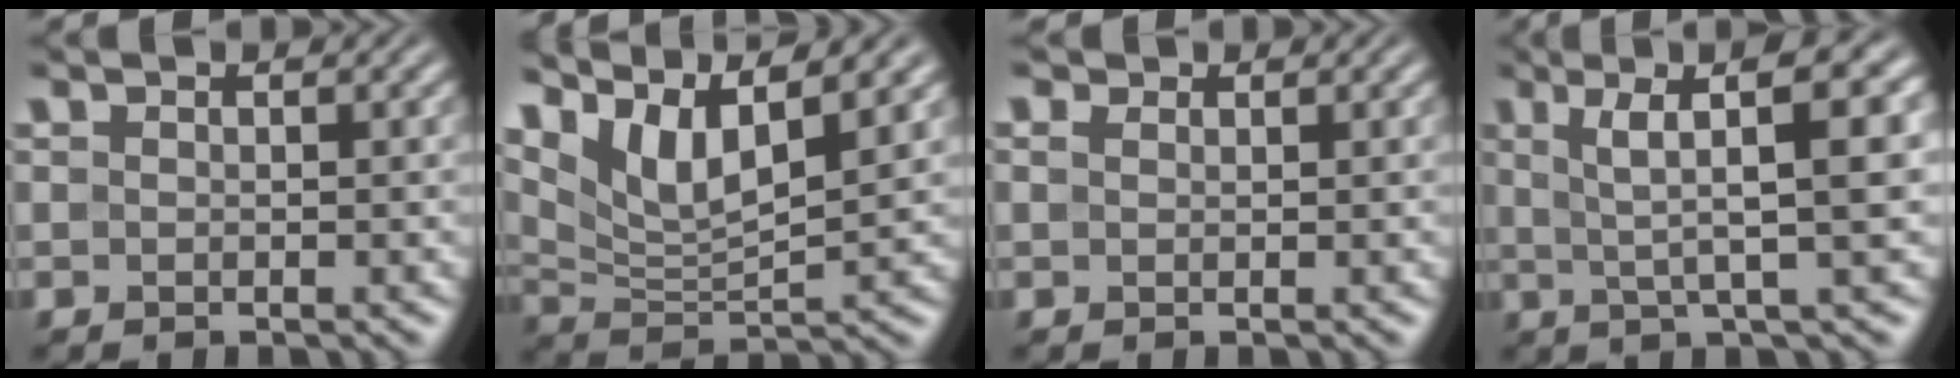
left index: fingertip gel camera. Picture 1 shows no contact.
{"total": 7.5, "force": [5.2, 2.0, 5.1], "torque": [-0.109, 0.005, 0.100]}
{"total": 1.1, "force": [0.9, 0.6, 0.4], "torque": [-0.010, 0.000, 0.007]}
{"total": 8.1, "force": [2.6, 1.6, 7.6], "torque": [-0.107, 0.019, 0.040]}